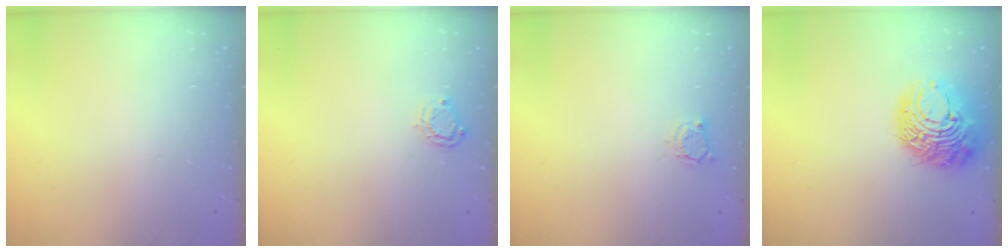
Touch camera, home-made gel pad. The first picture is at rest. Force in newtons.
{"total": 4.4, "press": 4.4, "slide": 0.4}
{"total": 3.2, "press": 3.2, "slide": 0.0}
{"total": 12.4, "press": 12.3, "slide": 1.6}